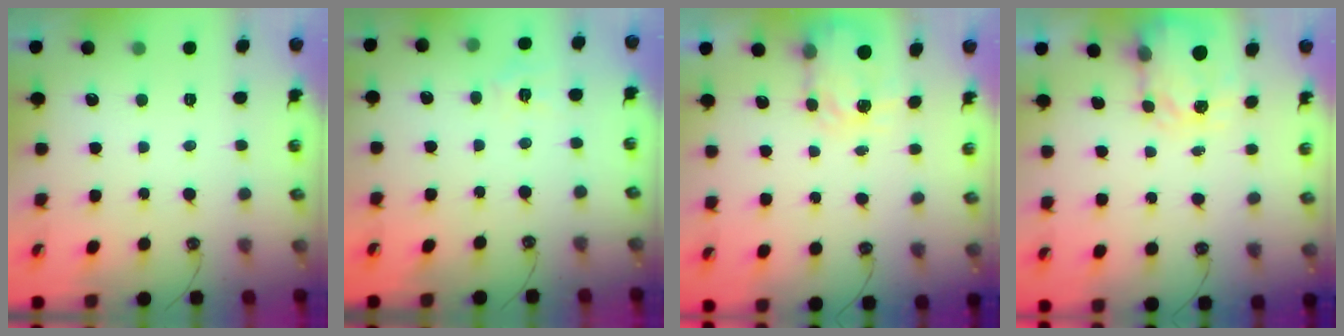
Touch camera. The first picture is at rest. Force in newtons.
{"total": 3.9, "press": 3.9, "slide": 0.5}
{"total": 4.6, "press": 4.5, "slide": 0.3}
{"total": 3.4, "press": 3.4, "slide": 0.4}